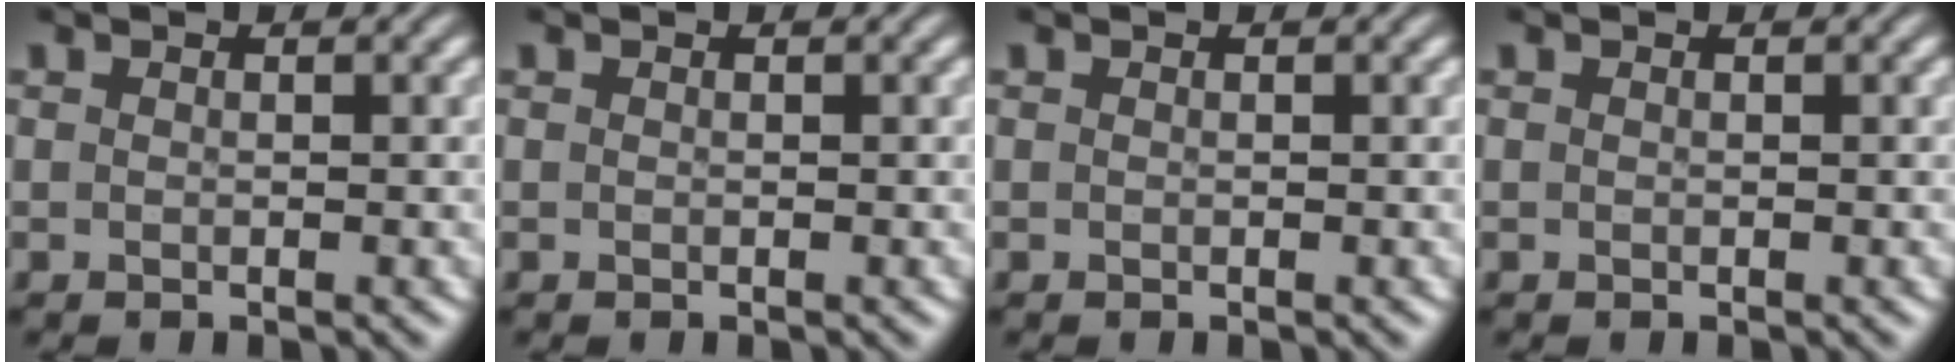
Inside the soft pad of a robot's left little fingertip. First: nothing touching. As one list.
[{"total": 0.0}, {"total": 0.0}, {"total": 0.0}]